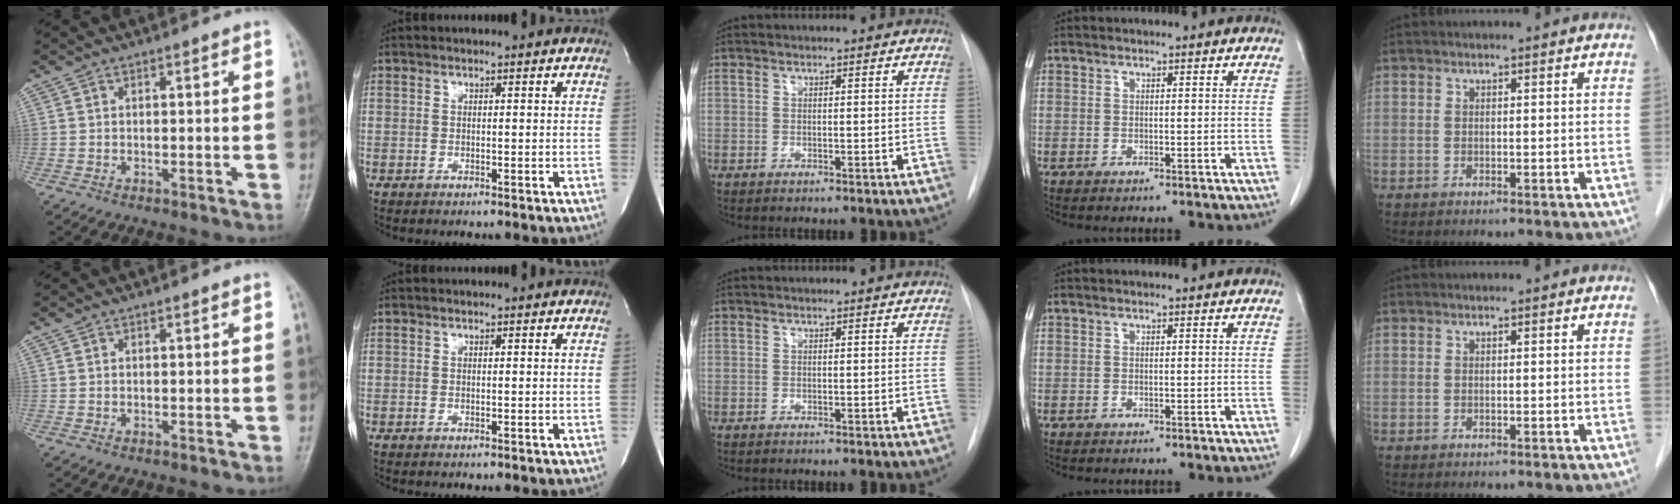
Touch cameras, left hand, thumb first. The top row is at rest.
{}